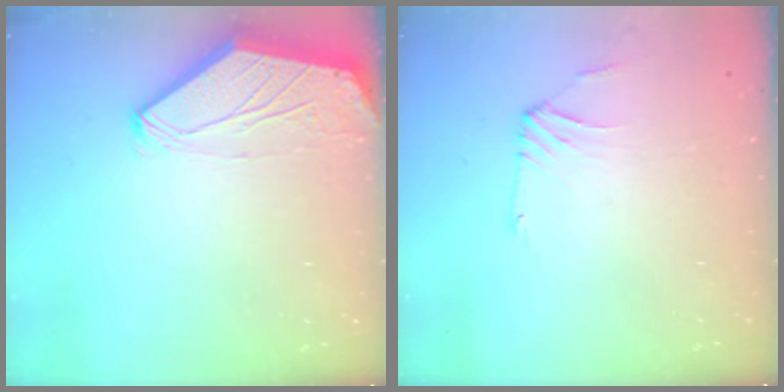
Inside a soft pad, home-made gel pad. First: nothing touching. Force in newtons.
{"total": 1.0, "press": 0.8, "slide": 0.5}